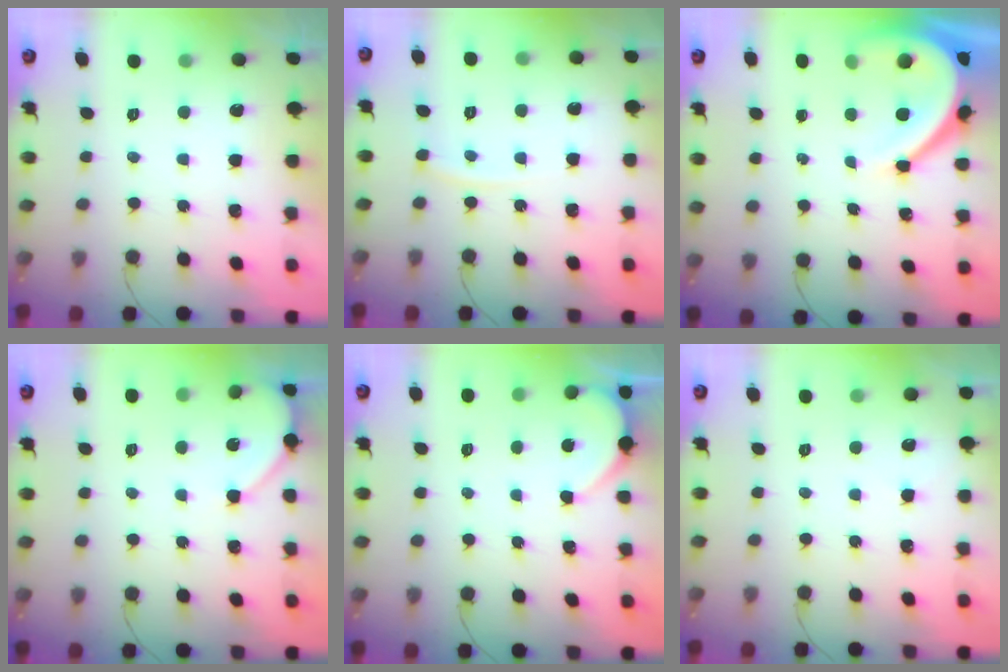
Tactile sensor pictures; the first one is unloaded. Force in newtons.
{"total": 5.3, "press": 5.3, "slide": 0.6}
{"total": 9.9, "press": 9.7, "slide": 1.6}
{"total": 3.3, "press": 3.2, "slide": 0.4}
{"total": 1.4, "press": 1.4, "slide": 0.2}
{"total": 1.2, "press": 1.2, "slide": 0.3}